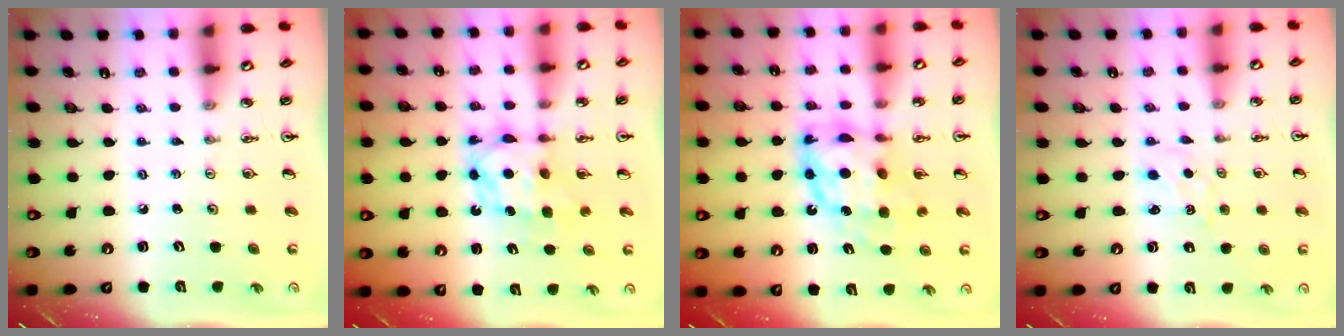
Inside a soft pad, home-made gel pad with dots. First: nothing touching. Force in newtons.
{"total": 6.3, "press": 6.3, "slide": 0.5}
{"total": 11.7, "press": 11.7, "slide": 0.9}
{"total": 2.3, "press": 2.3, "slide": 0.4}